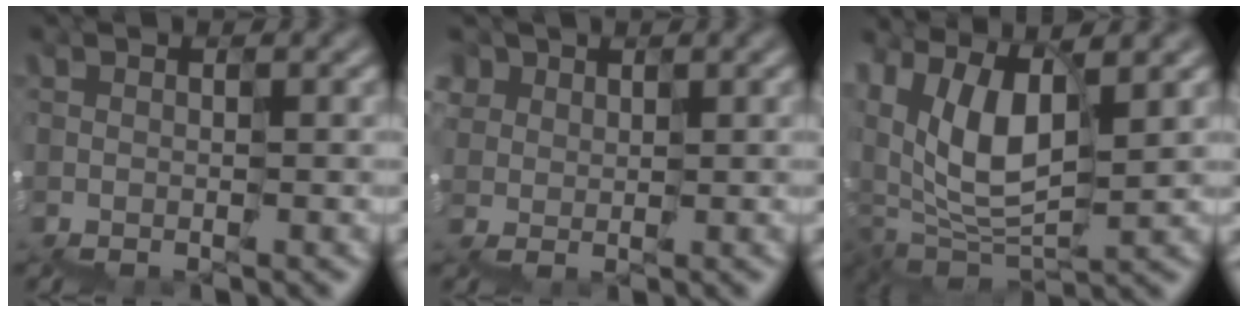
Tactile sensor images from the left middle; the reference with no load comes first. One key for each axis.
{"total": 3.3, "fx": 1.2, "fy": 3.0, "fz": -0.6, "tx": 0.022, "ty": 0.019, "tz": 0.021}
{"total": 5.2, "fx": 3.2, "fy": 2.7, "fz": 3.0, "tx": -0.077, "ty": 0.011, "tz": 0.058}